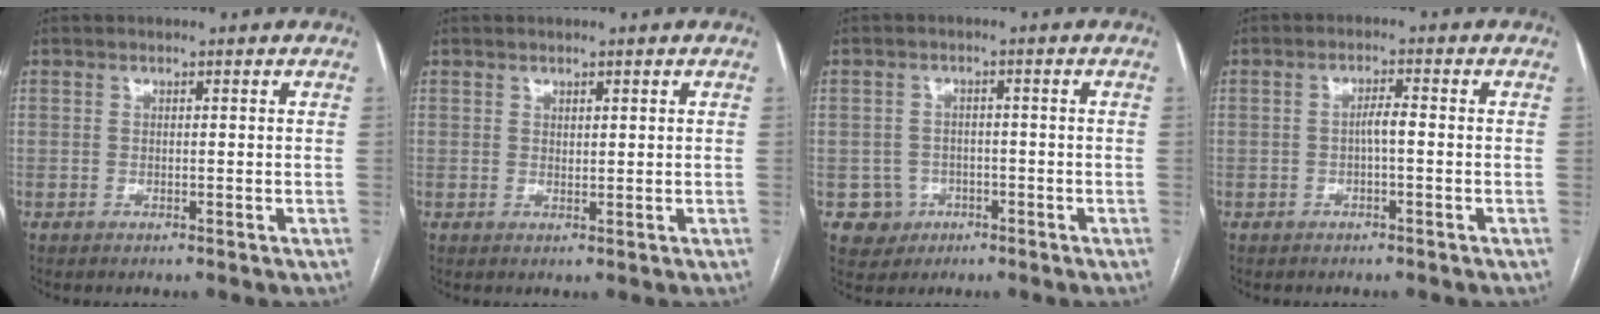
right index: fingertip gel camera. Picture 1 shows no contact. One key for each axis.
{"total": 0.9, "fx": 0.6, "fy": 0.4, "fz": 0.6, "tx": -0.008, "ty": -0.002, "tz": 0.011}
{"total": 4.4, "fx": -1.4, "fy": 4.1, "fz": -0.2, "tx": 0.014, "ty": 0.015, "tz": -0.016}
{"total": 2.2, "fx": -0.4, "fy": 0.3, "fz": 2.1, "tx": -0.035, "ty": 0.005, "tz": -0.008}